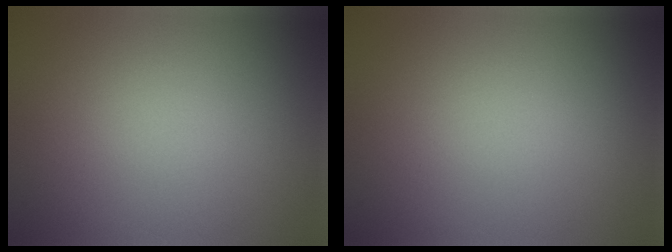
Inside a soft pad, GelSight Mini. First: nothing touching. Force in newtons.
{"total": 0.0}